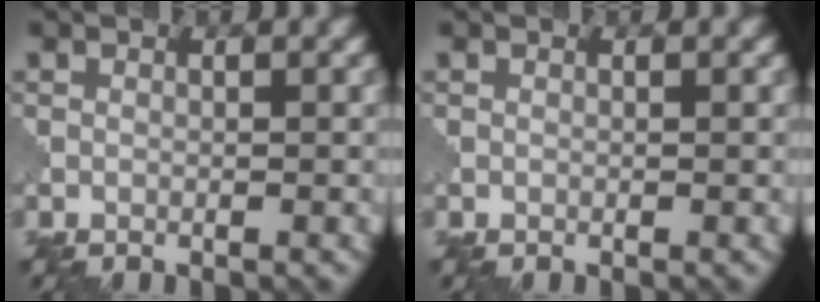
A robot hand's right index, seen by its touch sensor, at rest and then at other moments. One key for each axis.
{"total": 0.0}